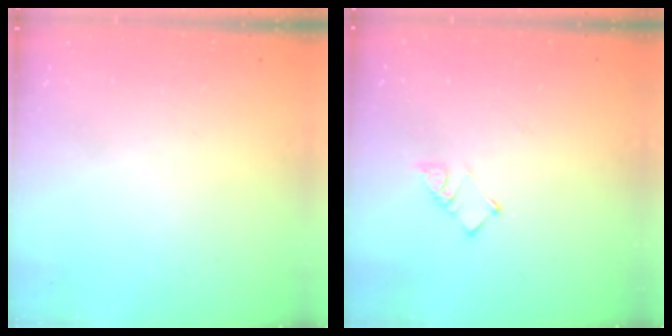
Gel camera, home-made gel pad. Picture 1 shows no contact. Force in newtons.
{"total": 3.1, "press": 3.1, "slide": 0.4}